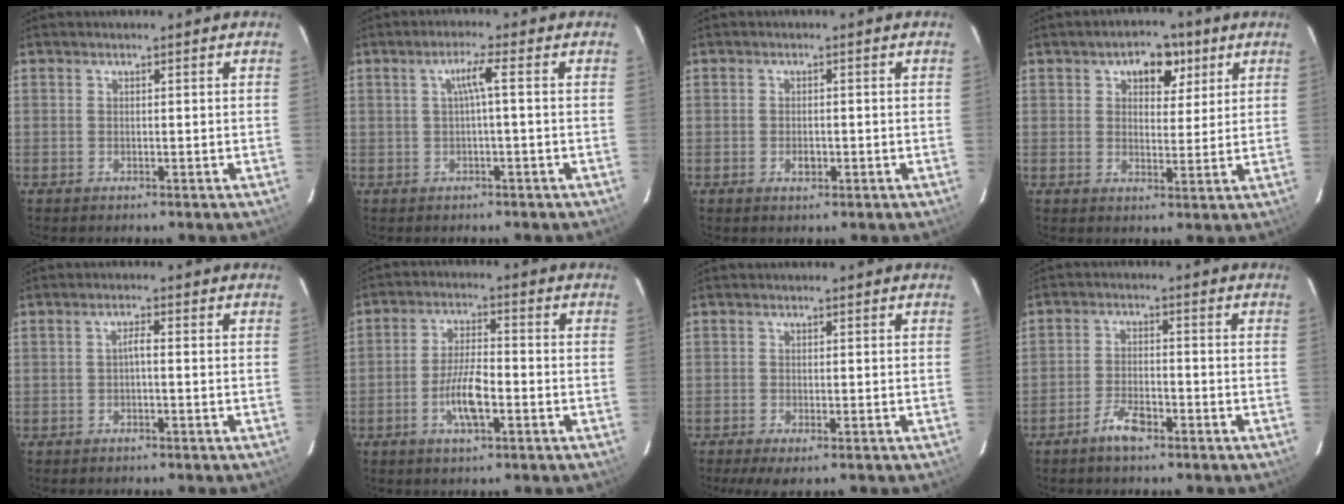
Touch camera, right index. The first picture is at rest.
{"total": 3.0, "force": [-0.1, -0.5, 3.0], "torque": [-0.058, 0.005, 0.000]}
{"total": 2.0, "force": [-0.7, 1.3, 1.3], "torque": [-0.022, 0.002, -0.011]}
{"total": 6.7, "force": [3.3, 4.3, 4.0], "torque": [-0.053, 0.011, 0.046]}
{"total": 1.5, "force": [-0.5, 0.2, 1.3], "torque": [-0.027, 0.008, -0.009]}
{"total": 7.4, "force": [-2.9, 2.4, 6.4], "torque": [-0.130, 0.003, -0.054]}
{"total": 4.4, "force": [-2.9, 1.0, 3.1], "torque": [-0.068, -0.019, -0.048]}
{"total": 5.0, "force": [-3.5, 1.7, 3.1], "torque": [-0.071, 0.002, -0.063]}